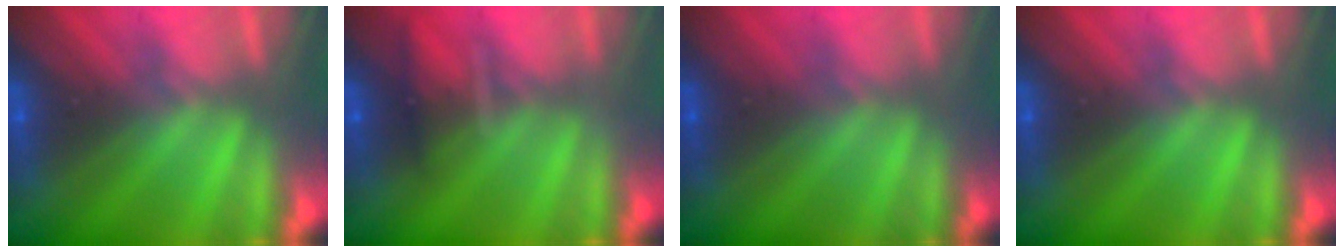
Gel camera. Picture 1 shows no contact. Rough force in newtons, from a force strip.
{"total": 7.8}
{"total": 2.6}
{"total": 0.0}